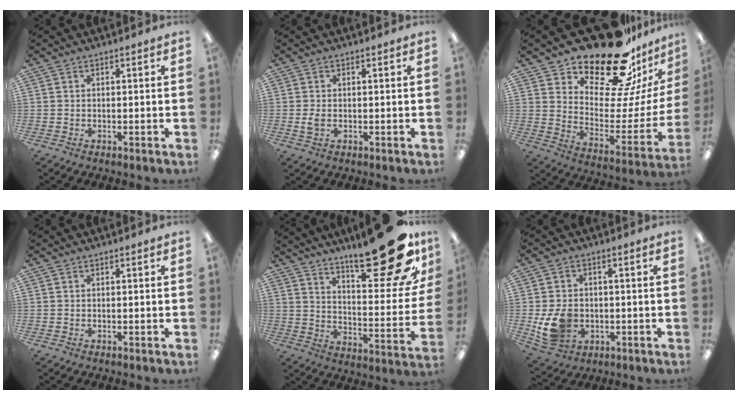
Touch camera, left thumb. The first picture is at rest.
{"total": 2.1, "force": [-0.2, 1.3, 1.6], "torque": [-0.037, 0.001, -0.005]}
{"total": 24.5, "force": [19.7, 8.5, 11.8], "torque": [-0.170, -0.143, 0.338]}
{"total": 0.0}
{"total": 25.4, "force": [16.8, 7.6, 17.5], "torque": [-0.231, -0.115, 0.268]}
{"total": 9.0, "force": [-1.5, 7.2, 5.2], "torque": [-0.105, 0.008, -0.023]}